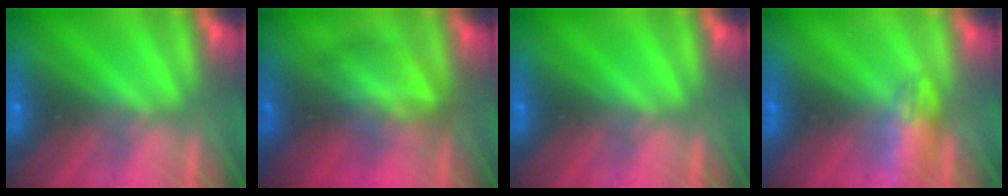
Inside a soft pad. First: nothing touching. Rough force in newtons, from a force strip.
{"total": 2.8}
{"total": 0.0}
{"total": 2.4}